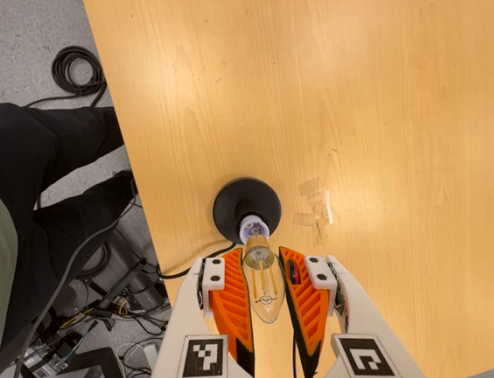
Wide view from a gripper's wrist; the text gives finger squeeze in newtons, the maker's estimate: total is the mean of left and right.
{"total": 19.6, "left": 21.1, "right": 18.1}